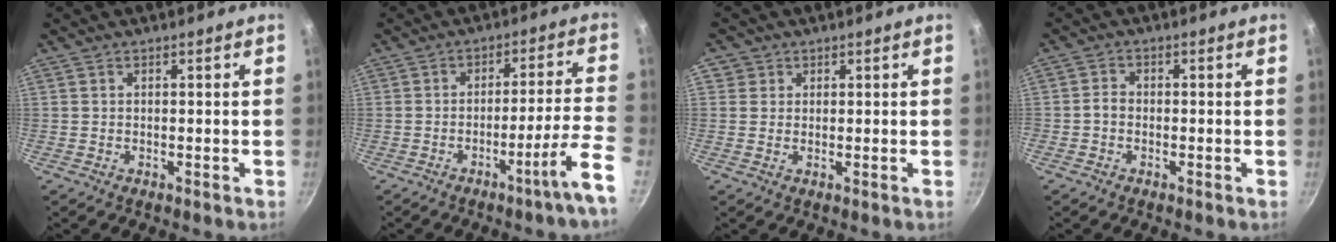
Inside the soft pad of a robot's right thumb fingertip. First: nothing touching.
{"total": 10.2, "force": [-5.4, -0.7, 8.6], "torque": [-0.119, 0.035, -0.081]}
{"total": 2.2, "force": [0.6, 2.1, 0.2], "torque": [0.017, 0.003, 0.004]}
{"total": 1.9, "force": [-0.8, 1.3, 1.1], "torque": [-0.025, 0.016, -0.020]}